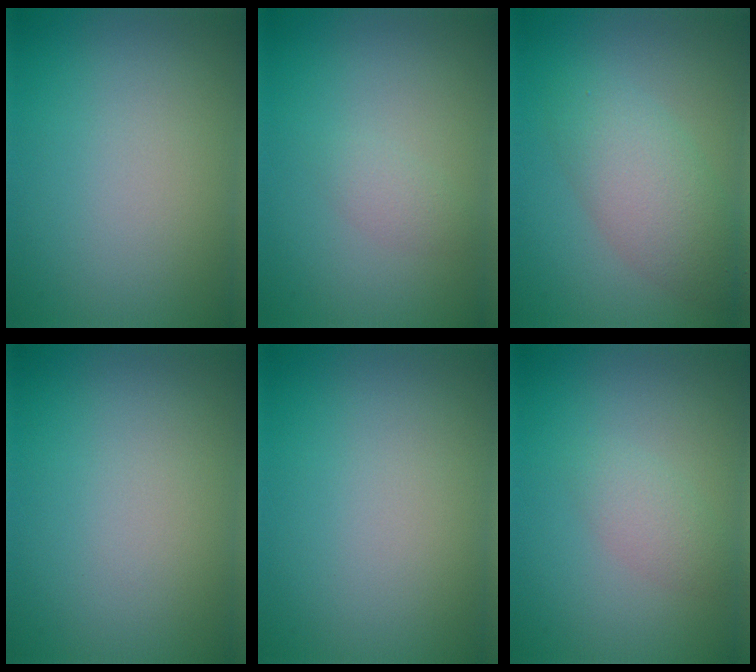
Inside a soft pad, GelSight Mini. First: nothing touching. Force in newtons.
{"total": 1.2, "press": 1.2, "slide": 0.1}
{"total": 4.6, "press": 4.6, "slide": 0.2}
{"total": 0.0}
{"total": 0.0}
{"total": 1.8, "press": 1.8, "slide": 0.1}